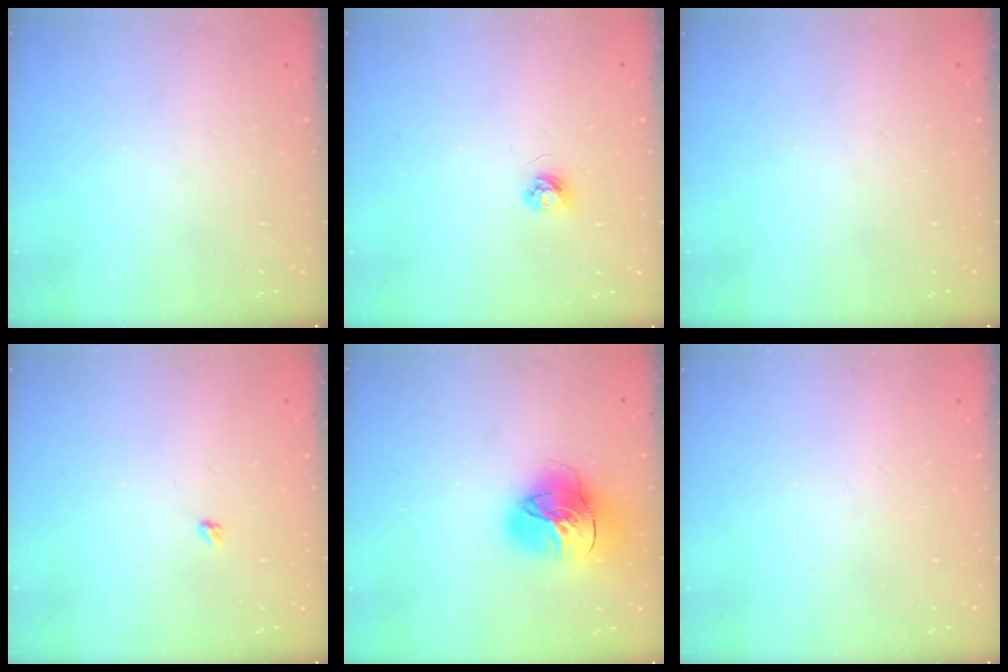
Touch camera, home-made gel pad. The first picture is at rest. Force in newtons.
{"total": 3.6, "press": 3.6, "slide": 0.4}
{"total": 0.0}
{"total": 2.4, "press": 2.4, "slide": 0.4}
{"total": 20.1, "press": 20.0, "slide": 2.1}
{"total": 0.8, "press": 0.8, "slide": 0.0}